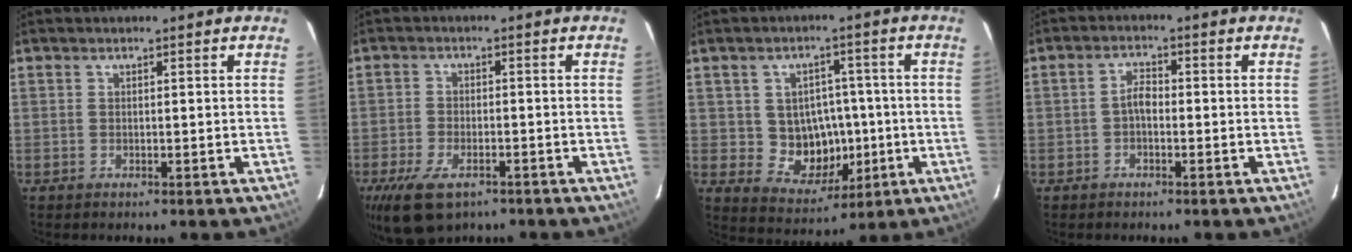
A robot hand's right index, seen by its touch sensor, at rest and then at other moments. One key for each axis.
{"total": 10.6, "fx": -6.7, "fy": 5.2, "fz": 6.4, "tx": -0.156, "ty": -0.026, "tz": -0.117}
{"total": 9.6, "fx": -0.9, "fy": 8.6, "fz": 4.1, "tx": -0.082, "ty": 0.007, "tz": 0.006}
{"total": 2.3, "fx": -0.8, "fy": 1.2, "fz": 1.8, "tx": -0.037, "ty": 0.009, "tz": -0.016}